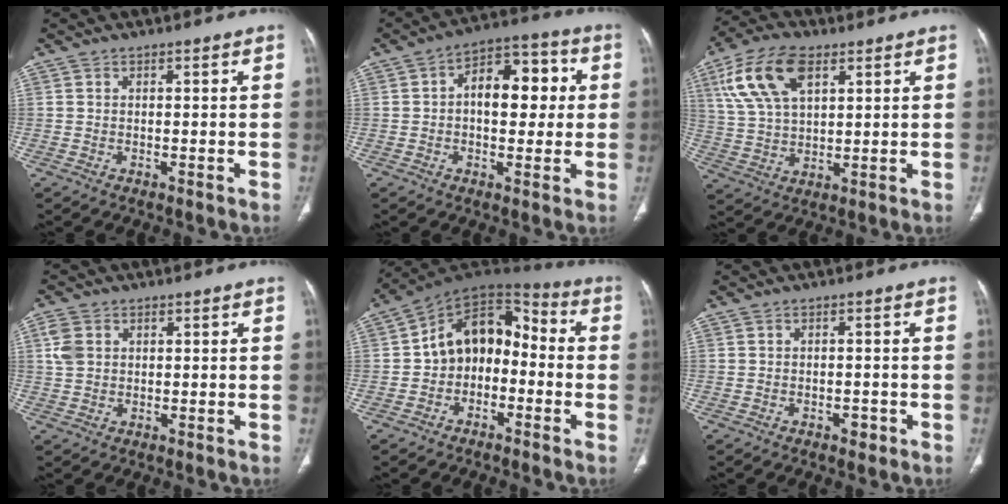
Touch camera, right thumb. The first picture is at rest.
{"total": 12.3, "force": [1.2, 7.3, 9.8], "torque": [-0.110, 0.028, 0.012]}
{"total": 14.0, "force": [6.2, 7.3, 10.3], "torque": [-0.199, -0.002, 0.119]}
{"total": 4.0, "force": [1.0, 3.1, 2.2], "torque": [-0.048, 0.003, 0.021]}
{"total": 13.2, "force": [-1.7, 9.7, 8.7], "torque": [-0.094, 0.059, -0.047]}
{"total": 2.0, "force": [-1.0, 1.3, 1.1], "torque": [-0.010, 0.005, -0.012]}